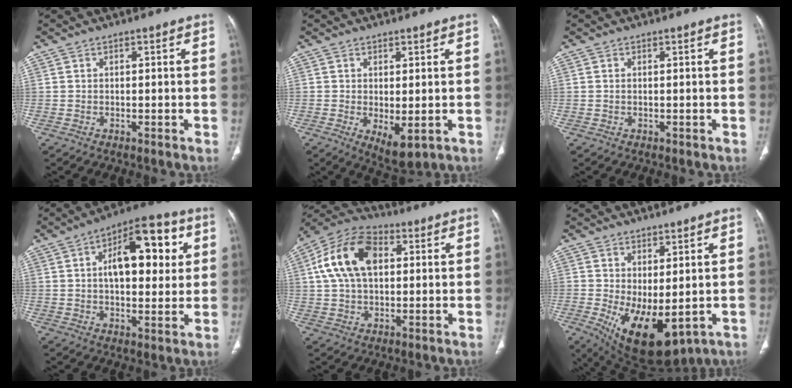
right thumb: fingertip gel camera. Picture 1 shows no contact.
{"total": 5.4, "force": [-1.1, 2.4, 4.7], "torque": [-0.073, -0.016, -0.004]}
{"total": 0.0}
{"total": 16.2, "force": [4.0, 8.1, 13.5], "torque": [-0.154, 0.012, 0.056]}
{"total": 14.9, "force": [3.2, 9.3, 11.1], "torque": [-0.205, 0.021, 0.051]}
{"total": 12.4, "force": [-2.2, 5.8, 10.7], "torque": [-0.171, -0.018, -0.004]}